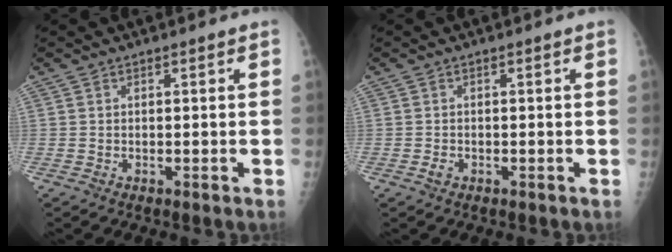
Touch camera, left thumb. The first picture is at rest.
{"total": 1.0, "force": [-0.5, 0.7, 0.6], "torque": [-0.012, 0.001, -0.008]}